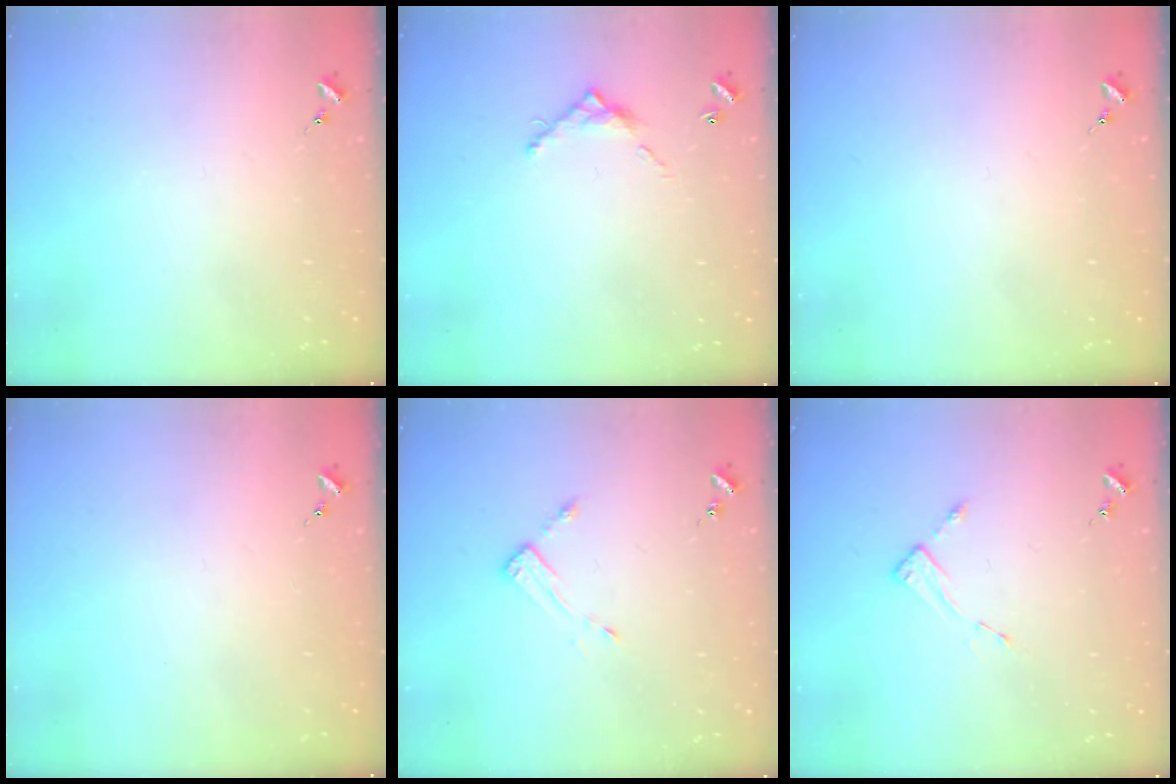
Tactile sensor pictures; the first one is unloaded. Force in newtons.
{"total": 6.0, "press": 6.0, "slide": 0.3}
{"total": 0.0}
{"total": 0.0}
{"total": 3.9, "press": 3.9, "slide": 0.4}
{"total": 2.8, "press": 2.7, "slide": 0.3}